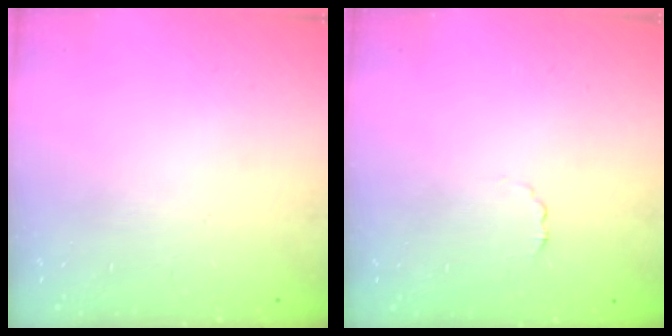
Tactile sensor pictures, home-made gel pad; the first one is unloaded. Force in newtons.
{"total": 1.4, "press": 1.3, "slide": 0.4}